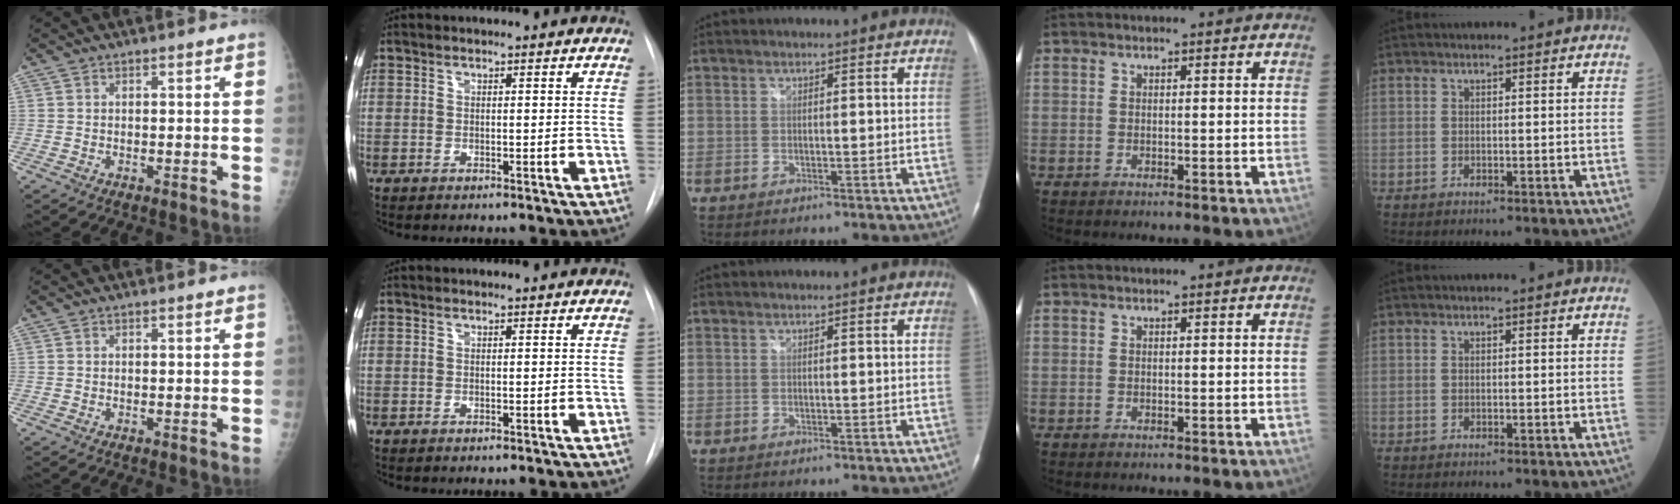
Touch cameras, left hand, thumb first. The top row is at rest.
{}